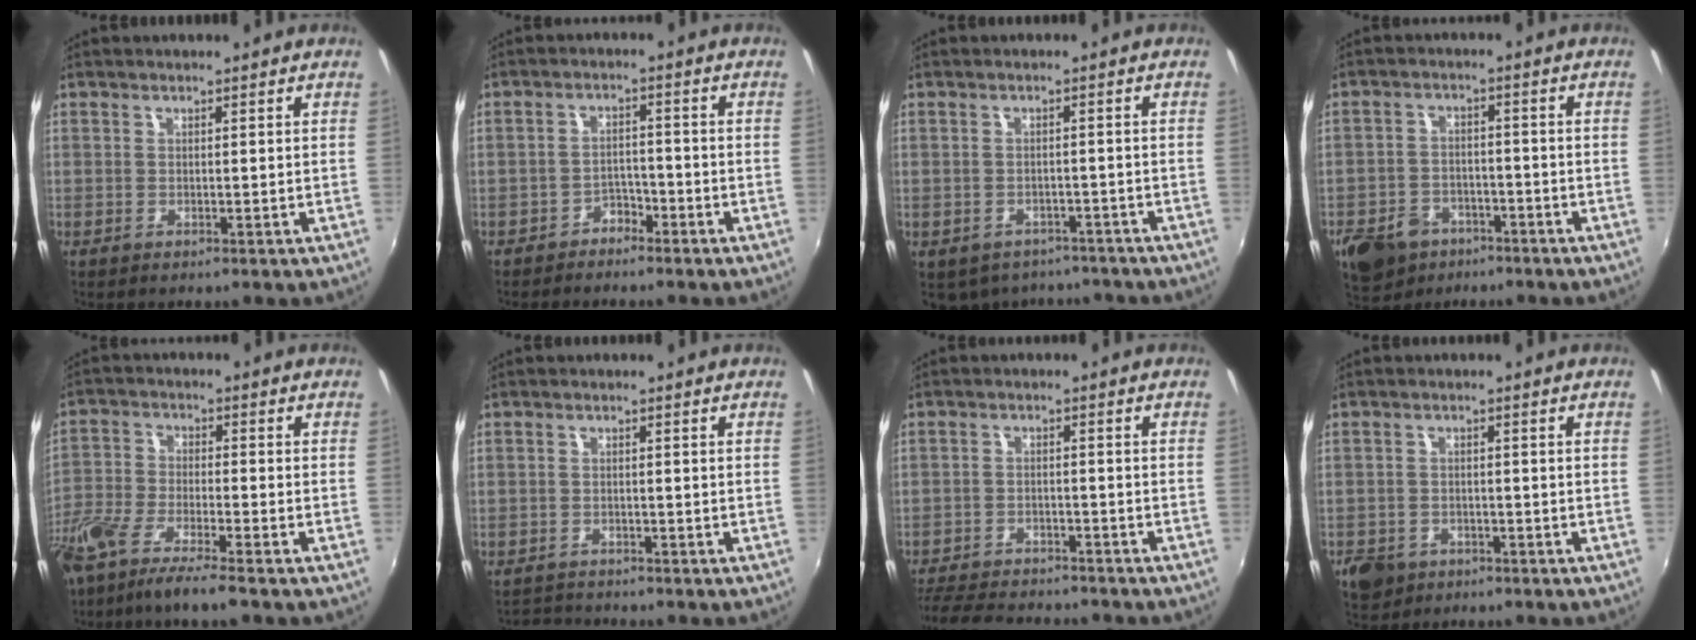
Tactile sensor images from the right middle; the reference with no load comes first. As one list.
[{"total": 2.9, "force": [-2.5, 1.6, 0.2], "torque": [-0.005, 0.010, -0.040]}, {"total": 9.3, "force": [-6.9, 5.3, 3.2], "torque": [-0.075, -0.011, -0.083]}, {"total": 11.3, "force": [-6.9, 7.5, 4.8], "torque": [-0.129, 0.004, -0.109]}, {"total": 11.2, "force": [-8.5, 1.2, 7.2], "torque": [-0.160, -0.035, -0.161]}, {"total": 2.7, "force": [-2.5, 0.8, -0.4], "torque": [-0.004, 0.009, -0.048]}, {"total": 12.0, "force": [-10.6, 3.9, 4.1], "torque": [-0.114, 0.005, -0.165]}, {"total": 5.4, "force": [-3.1, 4.0, 1.8], "torque": [-0.053, -0.002, -0.048]}]